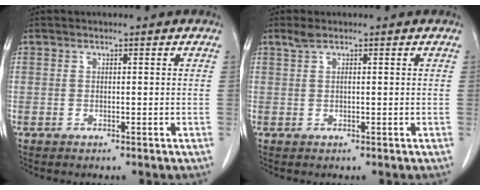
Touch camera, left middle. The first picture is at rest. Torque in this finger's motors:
{"motor_torque": [0.26, -0.19, -0.05, 0.00]}